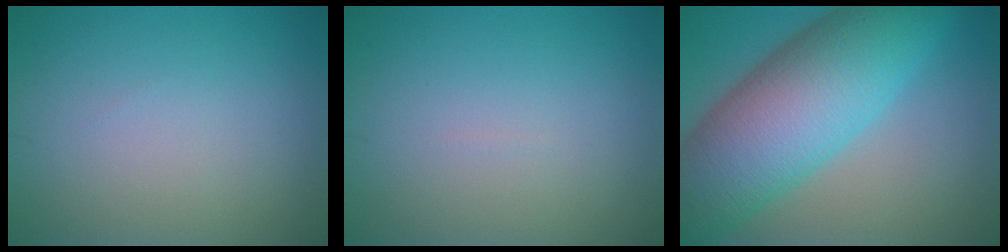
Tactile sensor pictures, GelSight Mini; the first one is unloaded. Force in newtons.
{"total": 0.0}
{"total": 12.9, "press": 12.9, "slide": 0.1}